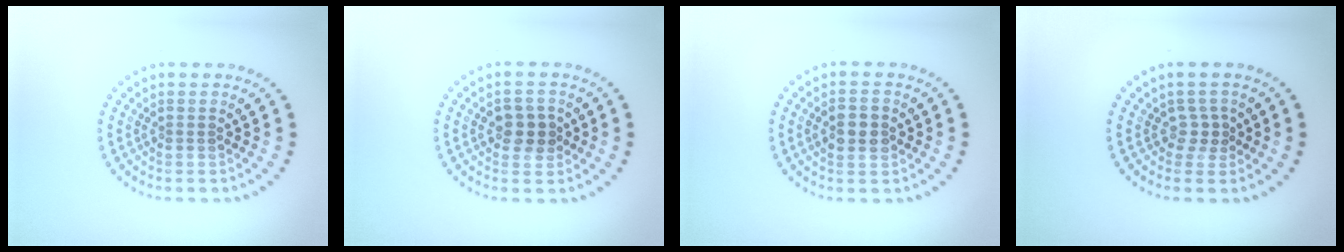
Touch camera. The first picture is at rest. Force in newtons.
{"total": 2.4, "press": 2.3, "slide": 0.6}
{"total": 3.0, "press": 3.0, "slide": 0.2}
{"total": 1.6, "press": 1.1, "slide": 1.1}